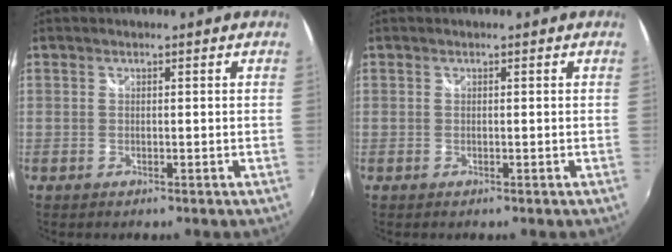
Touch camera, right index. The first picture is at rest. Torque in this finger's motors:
{"motor_torque": [0.00, 0.00, 0.00, 0.01]}